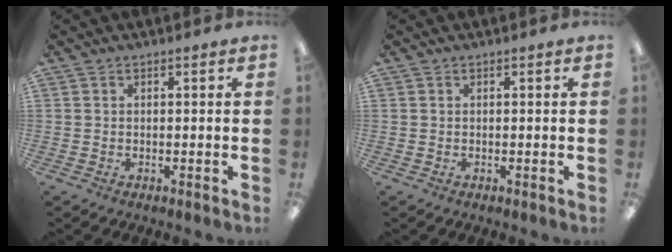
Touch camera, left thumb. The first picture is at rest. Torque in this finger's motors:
{"motor_torque": [0.00, 0.00, 0.01, -0.03, 0.00]}